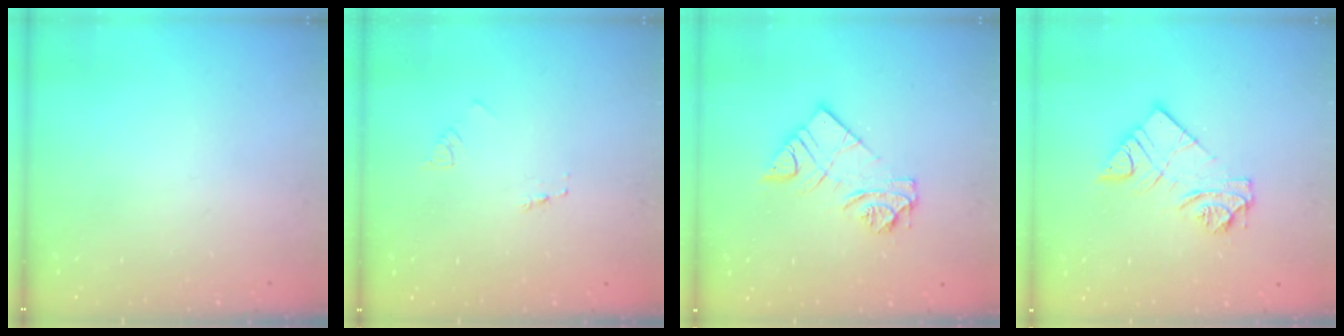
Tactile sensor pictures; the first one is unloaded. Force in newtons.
{"total": 1.7, "press": 1.7, "slide": 0.2}
{"total": 10.9, "press": 10.9, "slide": 0.8}
{"total": 10.9, "press": 10.9, "slide": 0.8}